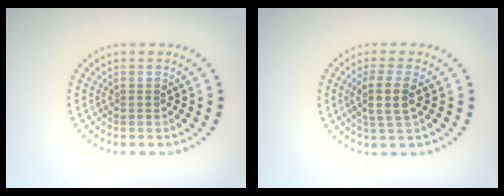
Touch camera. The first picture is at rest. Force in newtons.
{"total": 2.8, "press": 2.5, "slide": 1.2}